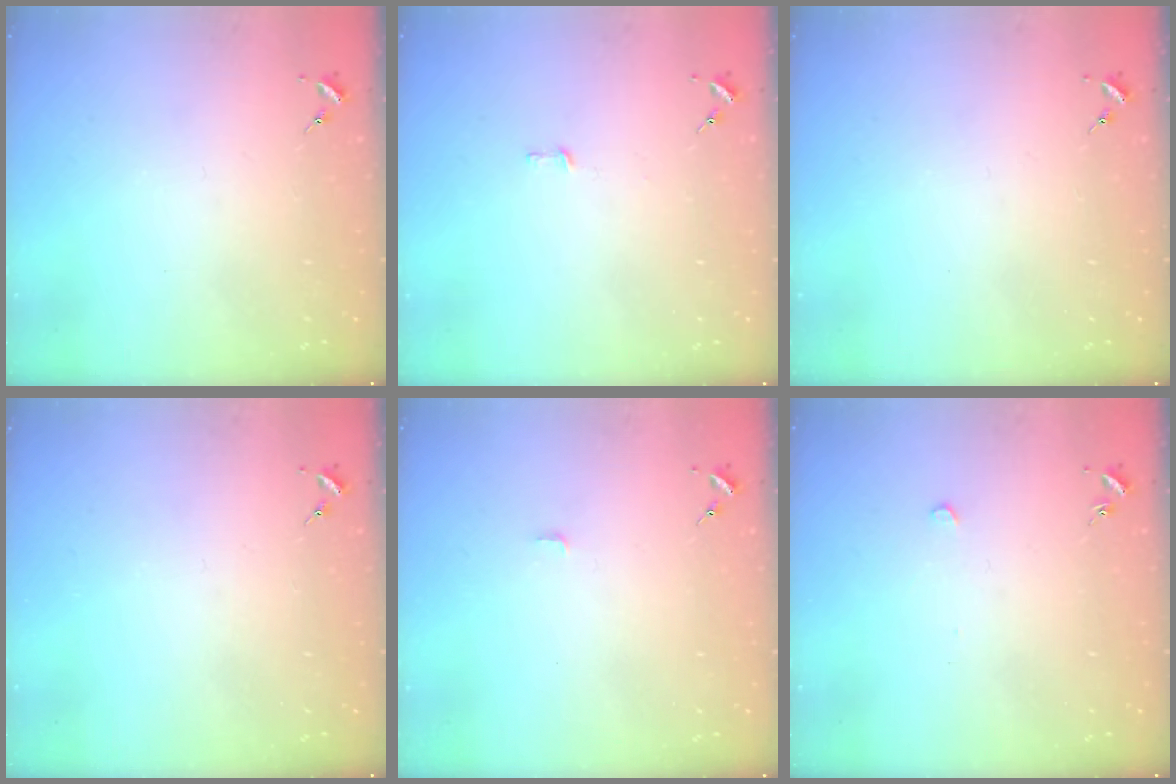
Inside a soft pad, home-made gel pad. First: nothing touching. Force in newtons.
{"total": 3.0, "press": 3.0, "slide": 0.2}
{"total": 0.0}
{"total": 0.0}
{"total": 2.8, "press": 2.8, "slide": 0.2}
{"total": 3.0, "press": 2.9, "slide": 0.4}